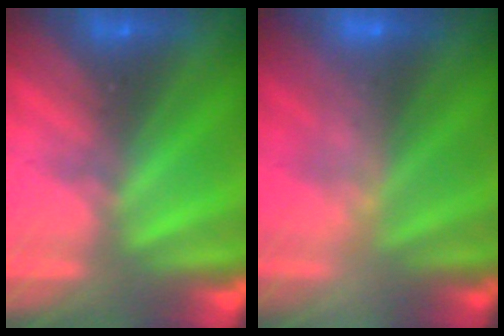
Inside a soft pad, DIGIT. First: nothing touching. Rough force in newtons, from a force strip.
{"total": 2.5}